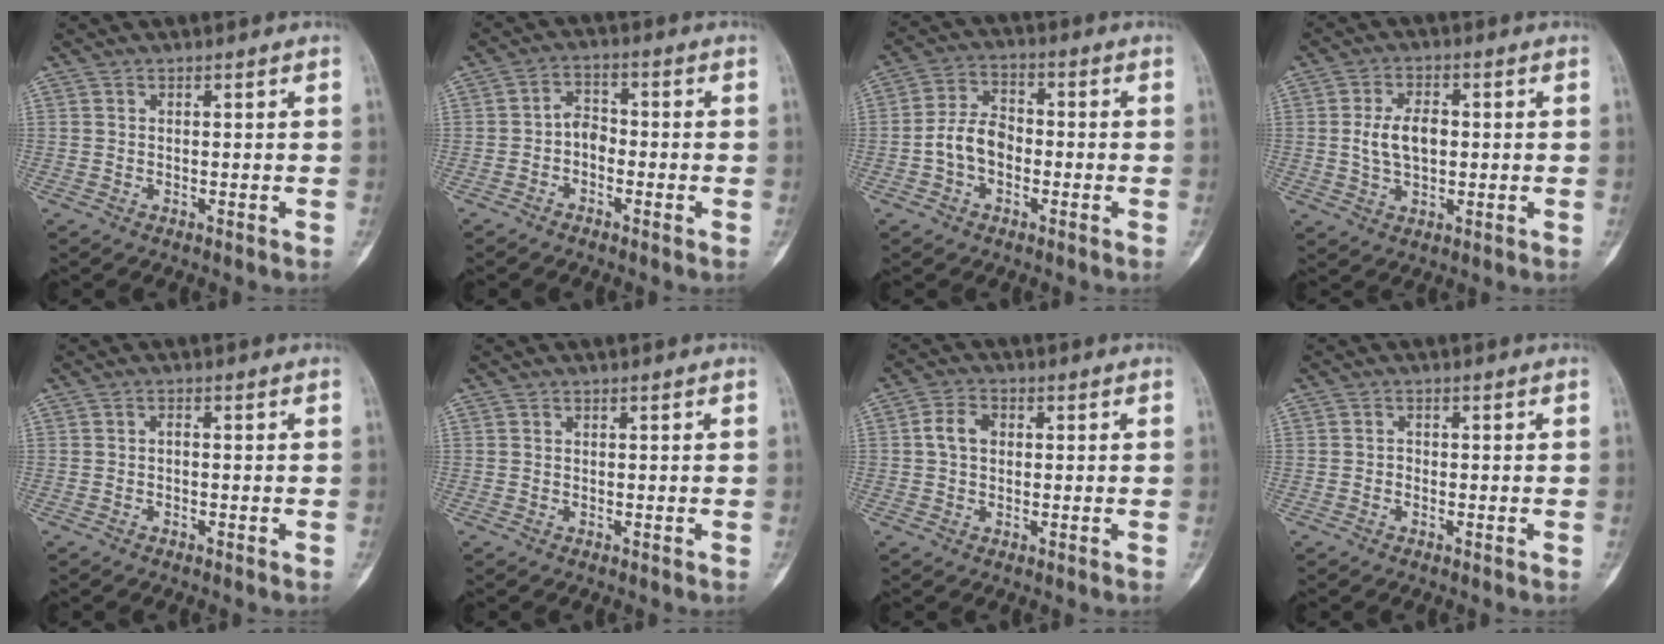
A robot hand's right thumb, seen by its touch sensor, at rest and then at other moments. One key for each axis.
{"total": 3.8, "fx": -1.4, "fy": 2.6, "fz": 2.4, "tx": -0.028, "ty": 0.023, "tz": -0.037}
{"total": 7.5, "fx": -1.9, "fy": 5.2, "fz": 5.1, "tx": -0.084, "ty": 0.029, "tz": -0.046}
{"total": 7.4, "fx": 0.2, "fy": 4.4, "fz": 5.9, "tx": -0.104, "ty": 0.007, "tz": 0.005}
{"total": 0.7, "fx": -0.3, "fy": 0.4, "fz": 0.6, "tx": -0.007, "ty": 0.002, "tz": -0.009}
{"total": 0.0}
{"total": 4.4, "fx": 0.5, "fy": 3.1, "fz": 3.1, "tx": -0.058, "ty": 0.011, "tz": 0.004}
{"total": 1.0, "fx": -0.4, "fy": 0.8, "fz": 0.4, "tx": 0.000, "ty": 0.004, "tz": -0.011}